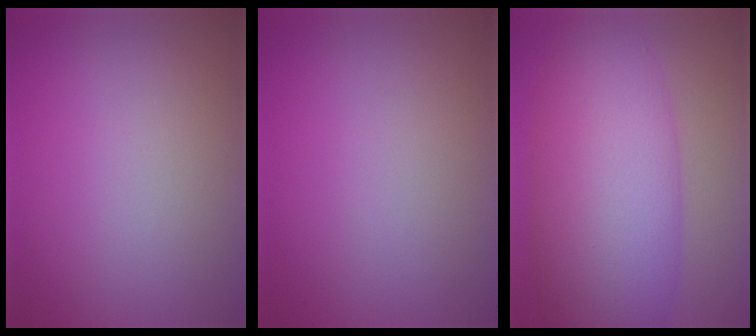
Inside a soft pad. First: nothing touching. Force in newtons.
{"total": 0.0}
{"total": 10.9, "press": 10.9, "slide": 0.3}